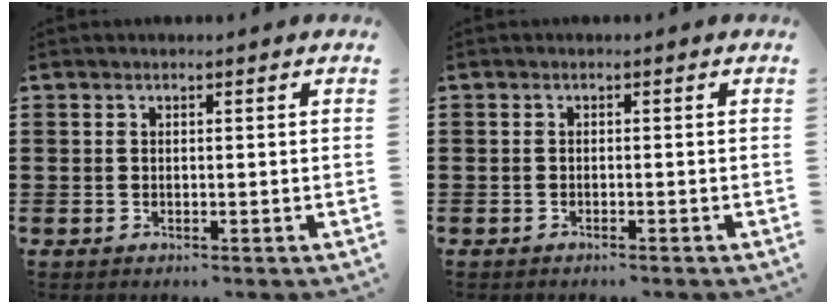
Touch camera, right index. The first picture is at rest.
{"total": 0.6, "force": [-0.6, 0.0, 0.1], "torque": [-0.004, -0.003, -0.011]}